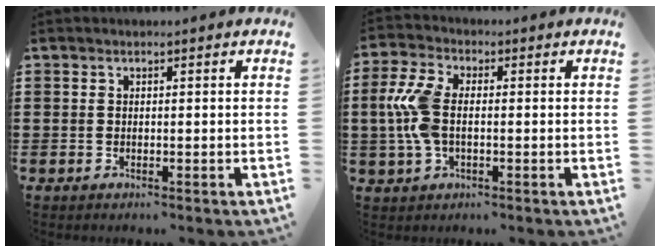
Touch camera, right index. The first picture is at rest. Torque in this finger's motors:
{"motor_torque": [1.45, -0.01, 0.40, 0.21]}